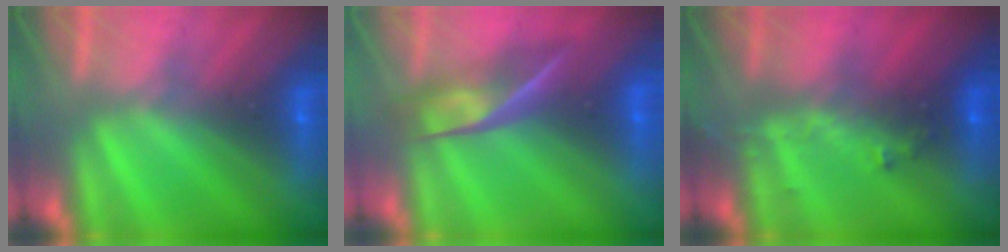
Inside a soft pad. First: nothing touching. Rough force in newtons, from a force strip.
{"total": 2.6}
{"total": 2.8}